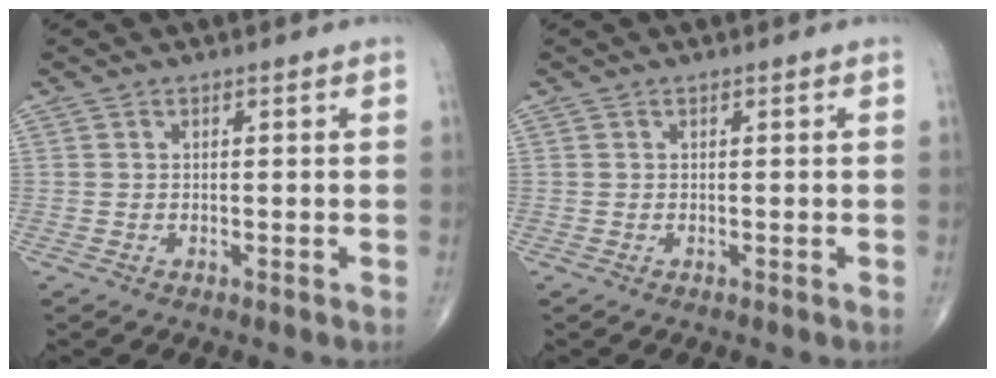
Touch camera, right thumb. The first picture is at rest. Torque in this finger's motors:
{"motor_torque": [0.00, 0.00, 0.00, 0.00, 0.00]}